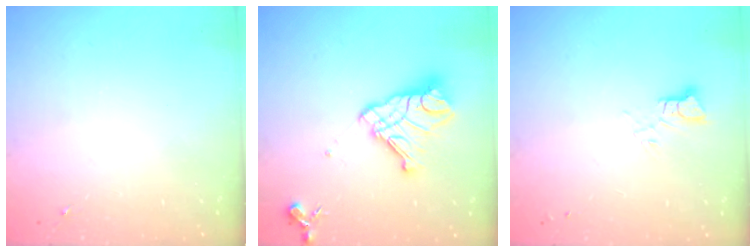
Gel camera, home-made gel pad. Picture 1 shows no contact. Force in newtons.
{"total": 15.8, "press": 15.7, "slide": 1.7}
{"total": 3.4, "press": 3.4, "slide": 0.1}